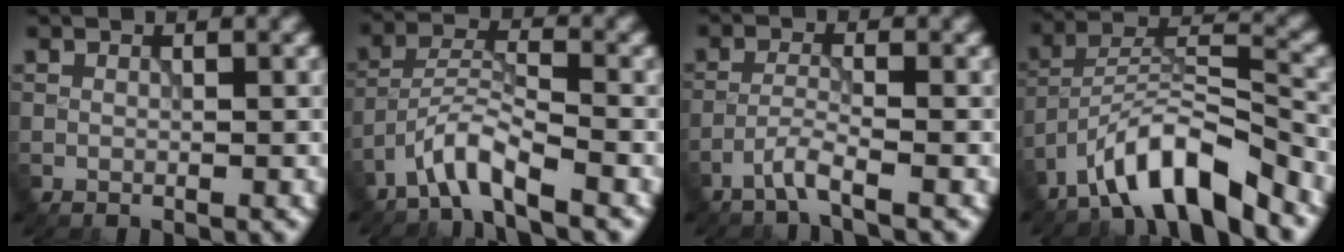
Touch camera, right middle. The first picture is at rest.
{"total": 4.0, "force": [-3.2, 0.5, 2.3], "torque": [-0.044, 0.009, -0.071]}
{"total": 2.4, "force": [-1.7, 0.1, 1.6], "torque": [-0.029, 0.005, -0.046]}
{"total": 9.1, "force": [-6.8, 2.2, 5.6], "torque": [-0.086, 0.010, -0.126]}